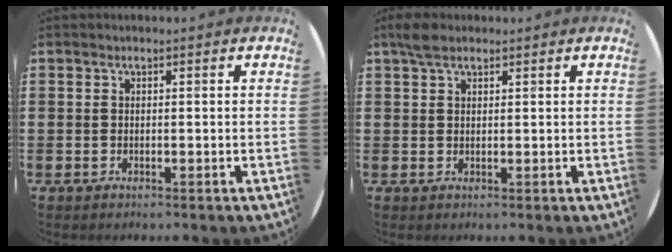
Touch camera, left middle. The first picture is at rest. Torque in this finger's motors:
{"motor_torque": [0.67, -0.63, 0.05, 0.07]}